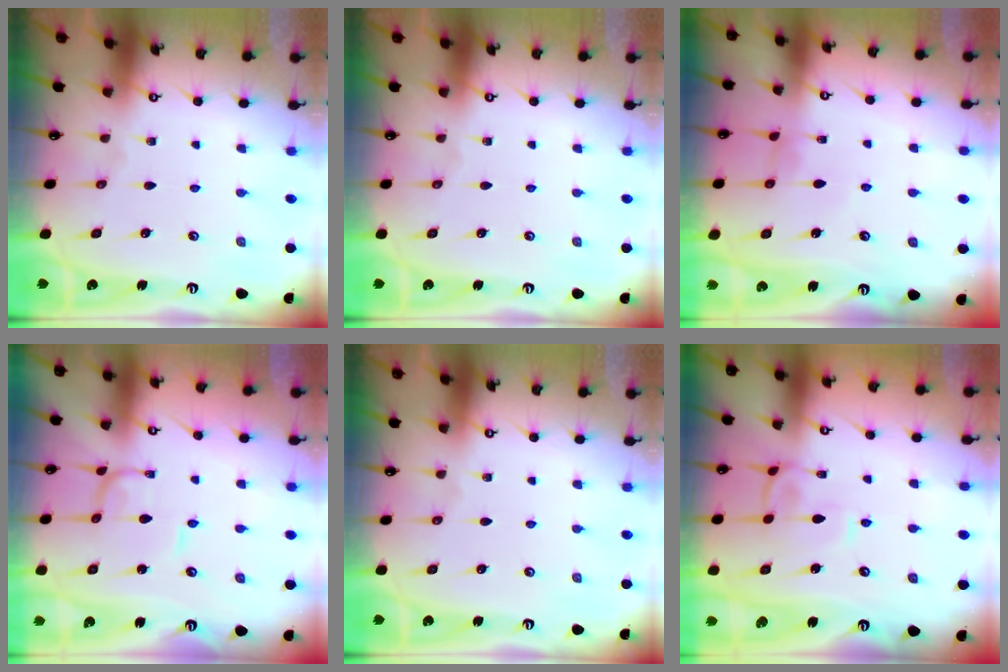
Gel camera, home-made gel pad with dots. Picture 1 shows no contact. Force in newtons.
{"total": 0.0}
{"total": 0.0}
{"total": 1.6, "press": 1.6, "slide": 0.1}
{"total": 0.0}
{"total": 1.6, "press": 1.5, "slide": 0.6}